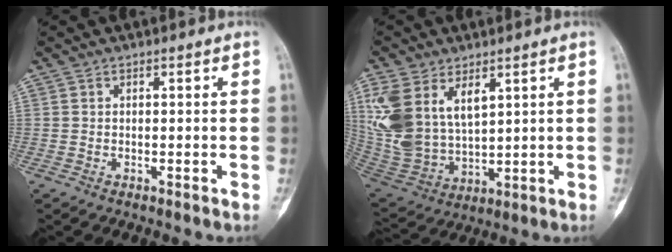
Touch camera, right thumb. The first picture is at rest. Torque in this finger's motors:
{"motor_torque": [-0.52, 2.72, 0.44, -0.07, 0.20]}